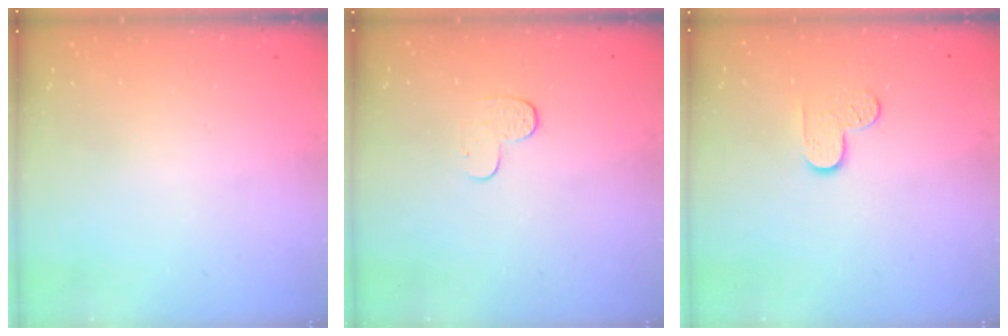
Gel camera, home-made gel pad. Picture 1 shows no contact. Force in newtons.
{"total": 3.9, "press": 3.8, "slide": 0.4}
{"total": 4.8, "press": 4.7, "slide": 0.5}